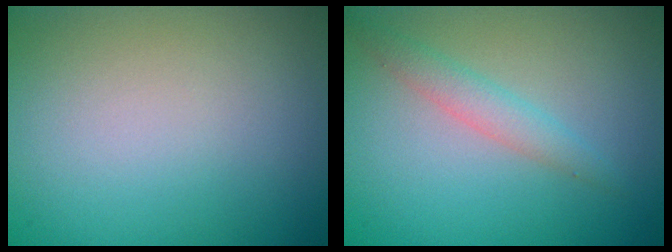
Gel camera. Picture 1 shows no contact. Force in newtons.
{"total": 2.0, "press": 2.0, "slide": 0.2}